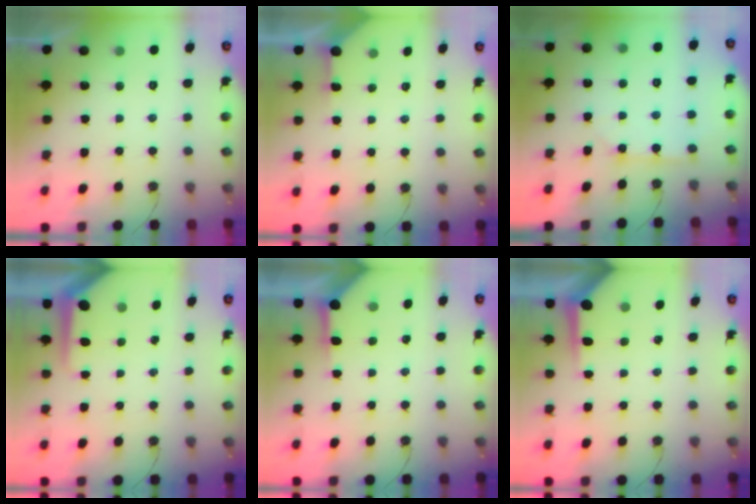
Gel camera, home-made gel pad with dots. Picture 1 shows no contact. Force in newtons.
{"total": 2.4, "press": 2.4, "slide": 0.3}
{"total": 3.5, "press": 3.5, "slide": 0.4}
{"total": 6.7, "press": 6.7, "slide": 0.8}
{"total": 4.0, "press": 3.9, "slide": 0.5}
{"total": 4.8, "press": 4.8, "slide": 0.4}